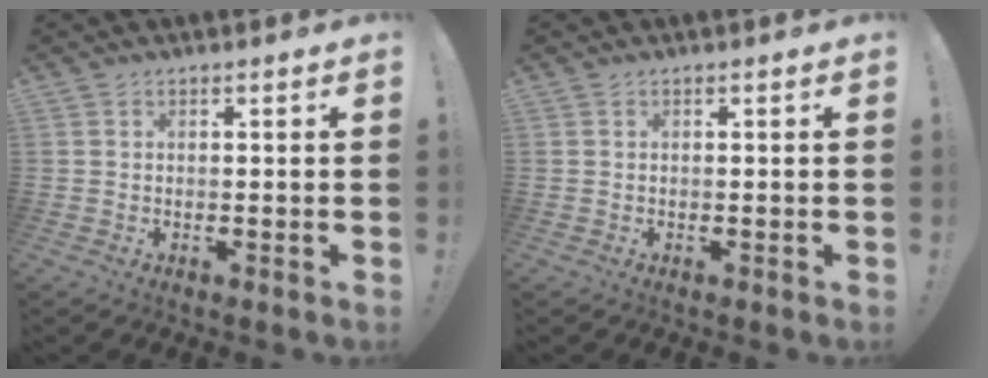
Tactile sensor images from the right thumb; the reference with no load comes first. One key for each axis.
{"total": 0.0}